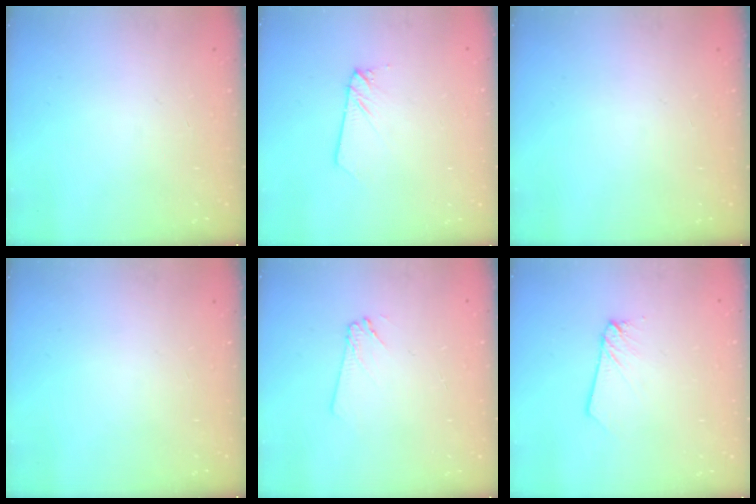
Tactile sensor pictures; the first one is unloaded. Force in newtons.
{"total": 2.4, "press": 2.4, "slide": 0.1}
{"total": 0.0}
{"total": 0.0}
{"total": 2.9, "press": 2.9, "slide": 0.4}
{"total": 1.7, "press": 1.7, "slide": 0.1}